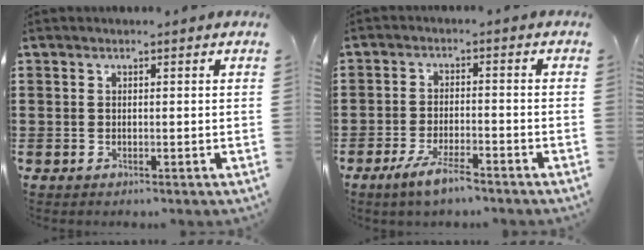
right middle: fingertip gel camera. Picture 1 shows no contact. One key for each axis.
{"total": 4.8, "fx": -3.4, "fy": 0.9, "fz": 3.3, "tx": -0.072, "ty": -0.003, "tz": -0.065}